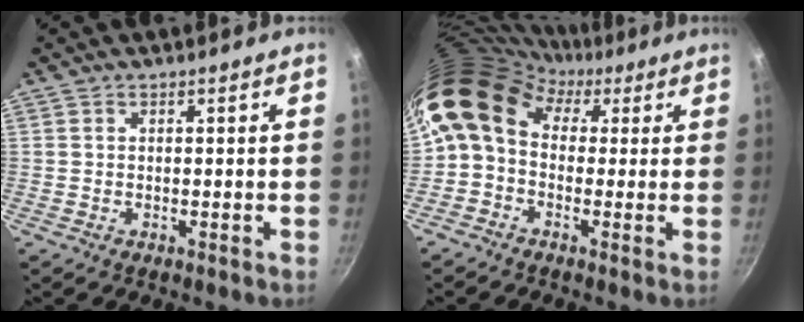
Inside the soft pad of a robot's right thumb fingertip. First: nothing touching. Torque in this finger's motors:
{"motor_torque": [1.59, 2.79, 0.36, -0.27, 0.41]}